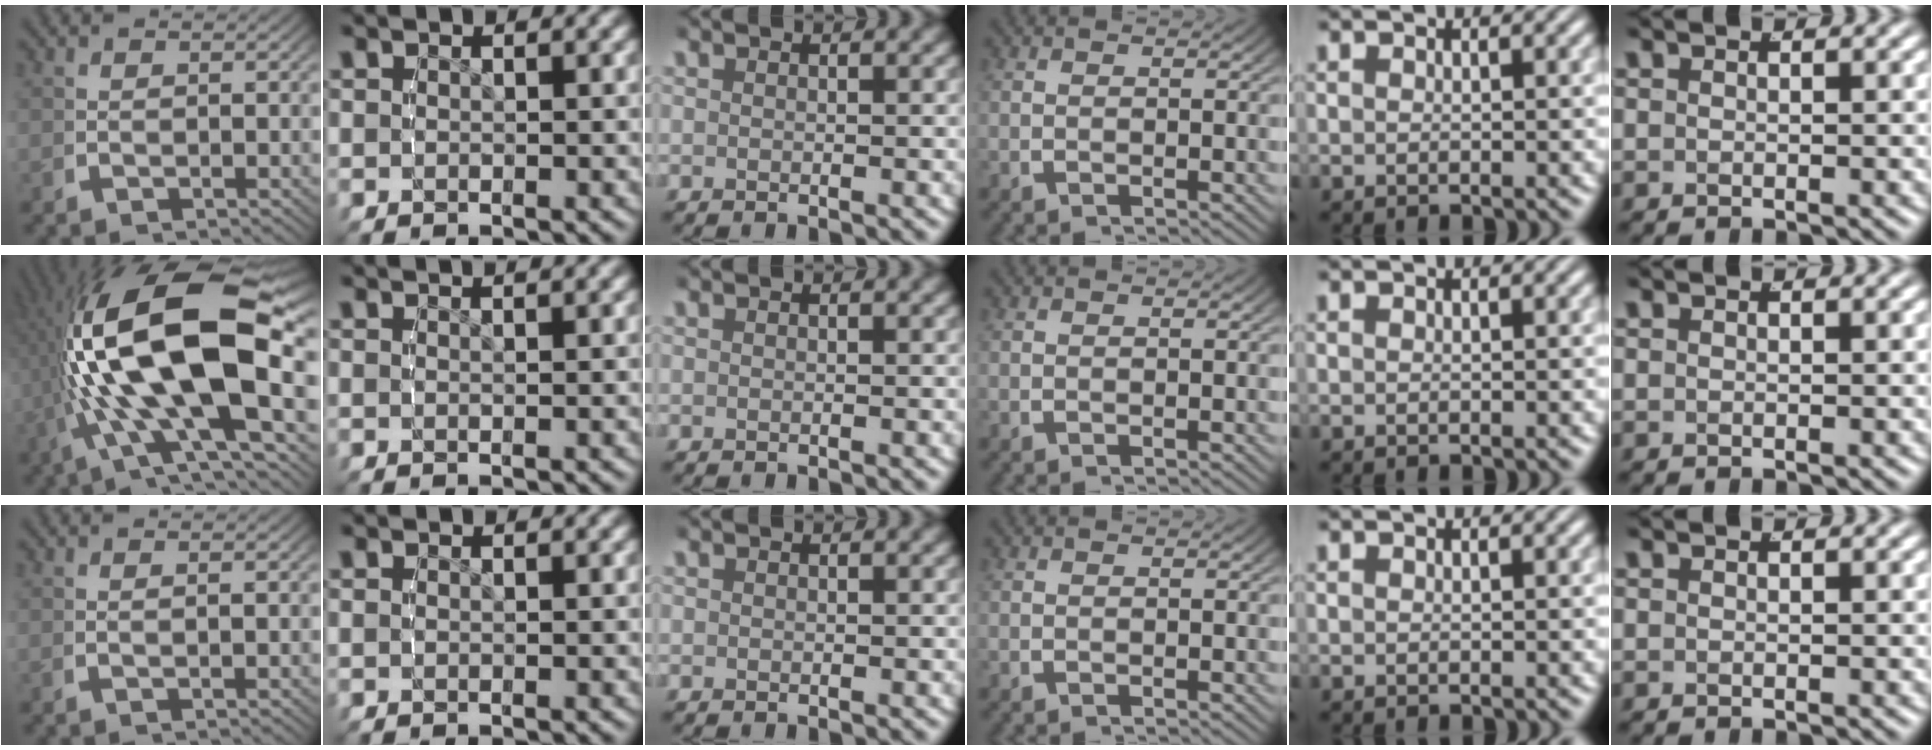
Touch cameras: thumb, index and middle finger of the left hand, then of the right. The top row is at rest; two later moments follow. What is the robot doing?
{"motion": "lift_and_place", "object": "toy banana"}